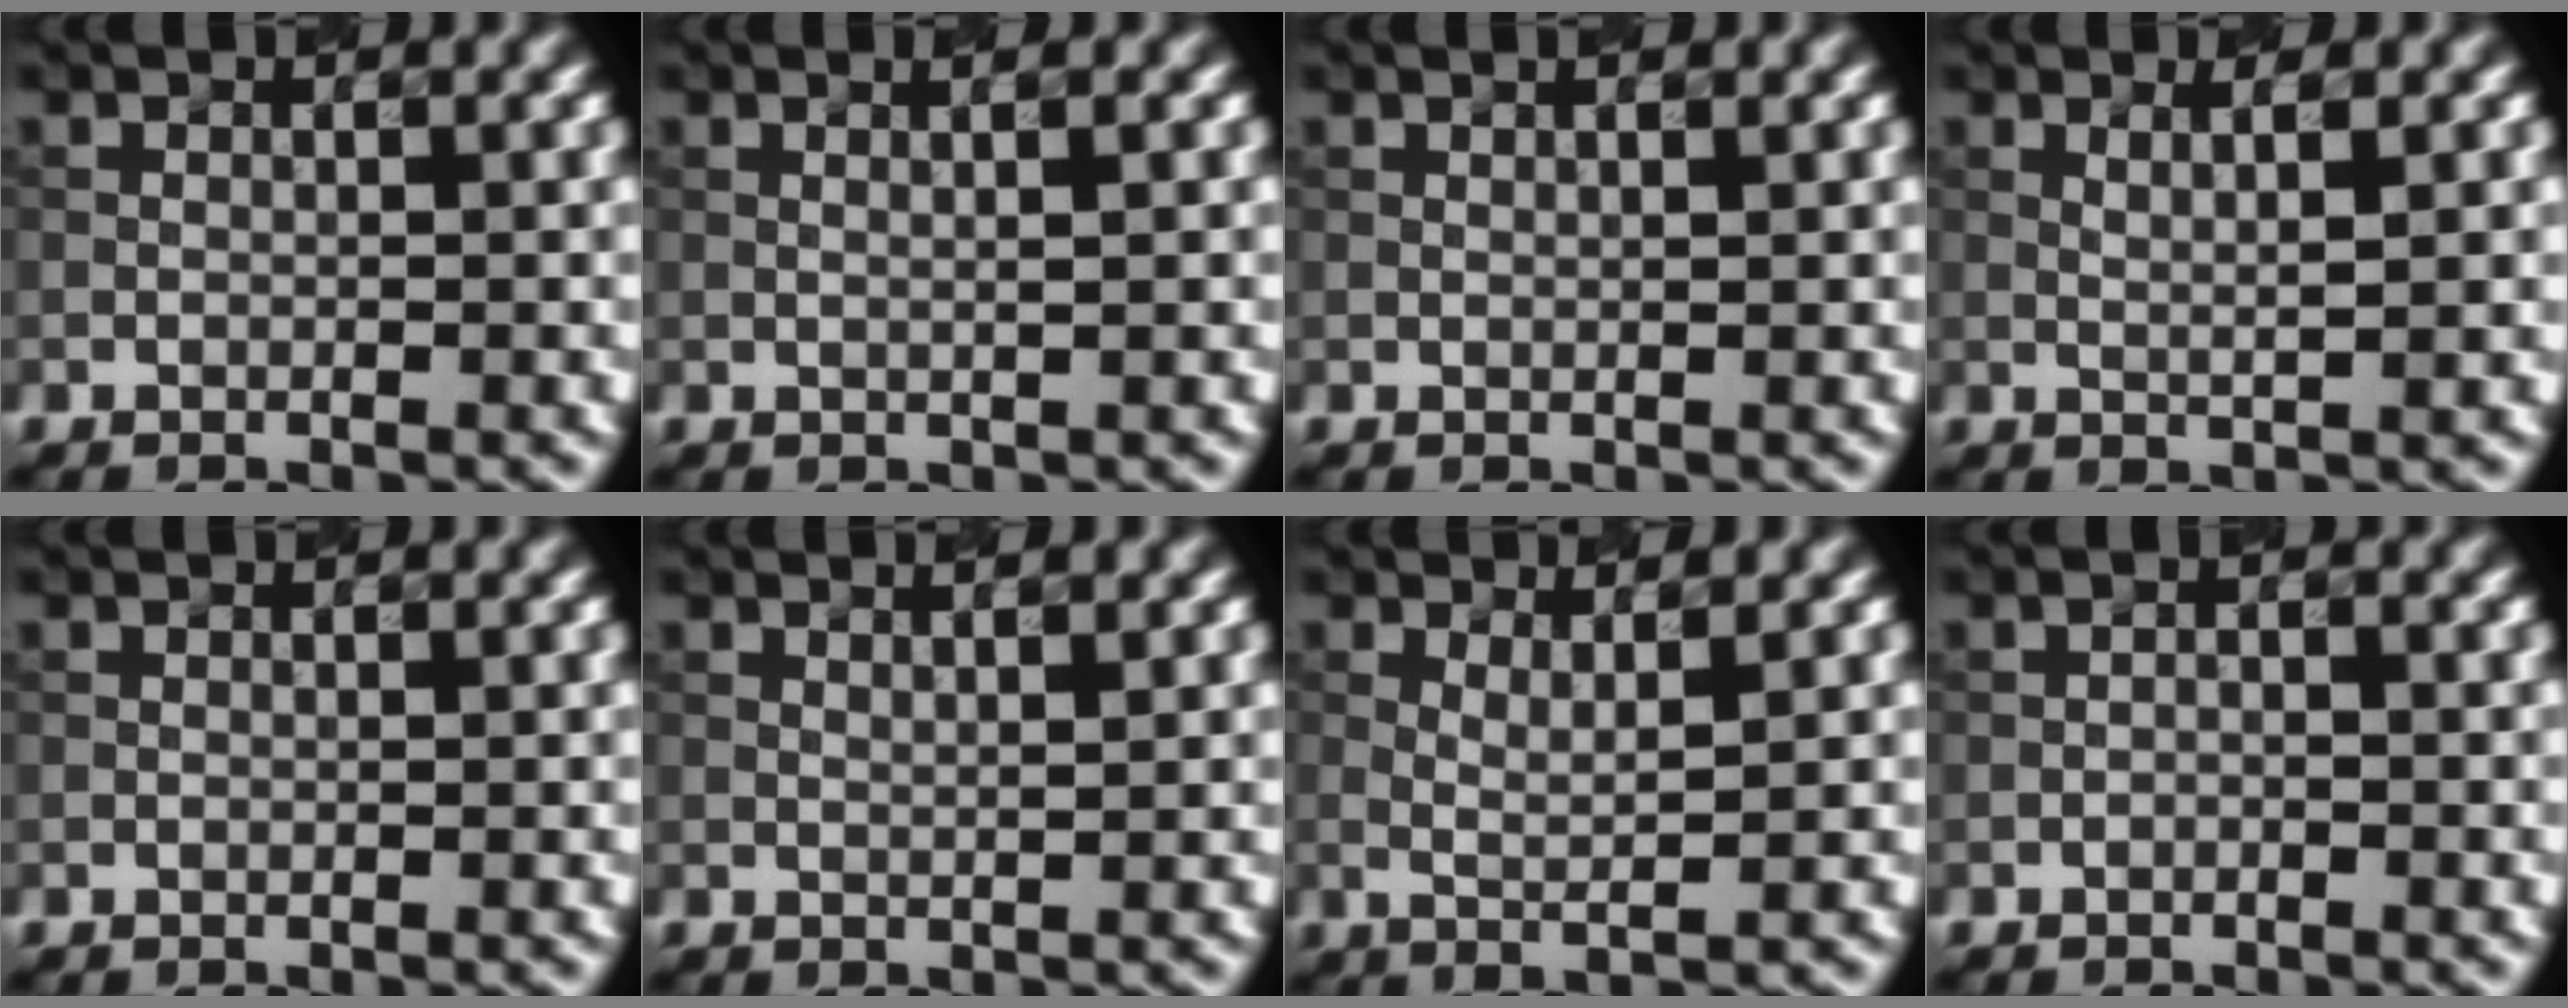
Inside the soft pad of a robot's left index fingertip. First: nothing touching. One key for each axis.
{"total": 2.1, "fx": 0.8, "fy": 0.7, "fz": 1.8, "tx": -0.015, "ty": 0.000, "tz": -0.007}
{"total": 0.9, "fx": 0.7, "fy": 0.1, "fz": 0.5, "tx": -0.010, "ty": -0.003, "tz": 0.008}
{"total": 2.4, "fx": 0.7, "fy": 0.6, "fz": 2.2, "tx": -0.029, "ty": 0.001, "tz": 0.006}
{"total": 0.0}
{"total": 1.6, "fx": 1.1, "fy": 0.4, "fz": 1.1, "tx": -0.012, "ty": 0.001, "tz": 0.010}
{"total": 2.4, "fx": 1.0, "fy": 0.4, "fz": 2.2, "tx": -0.036, "ty": -0.007, "tz": 0.018}
{"total": 0.7, "fx": -0.4, "fy": 0.3, "fz": 0.5, "tx": -0.008, "ty": 0.001, "tz": -0.008}